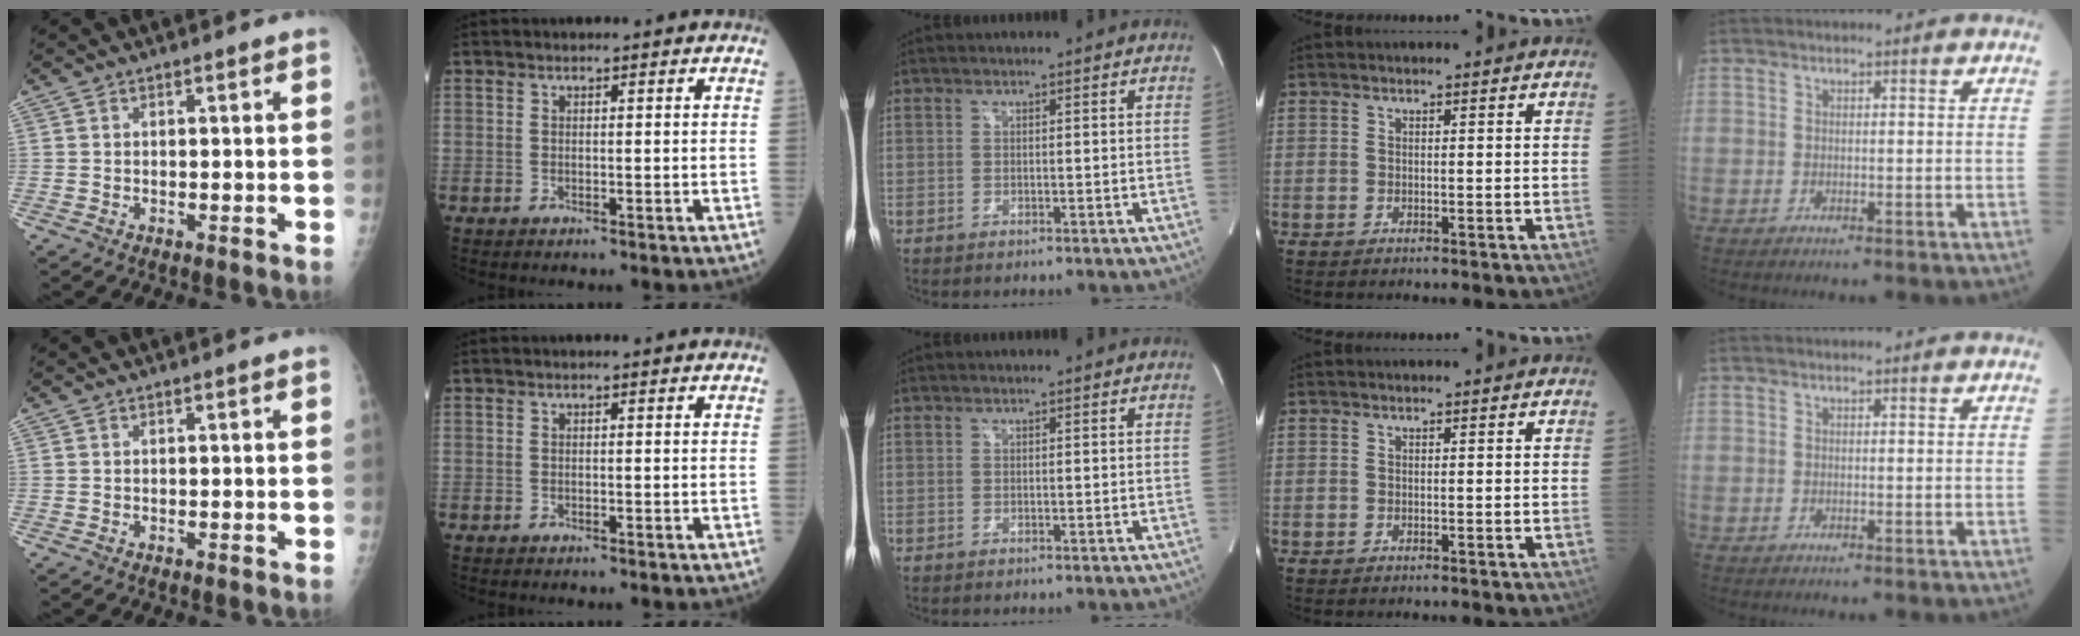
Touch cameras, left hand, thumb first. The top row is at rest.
{}